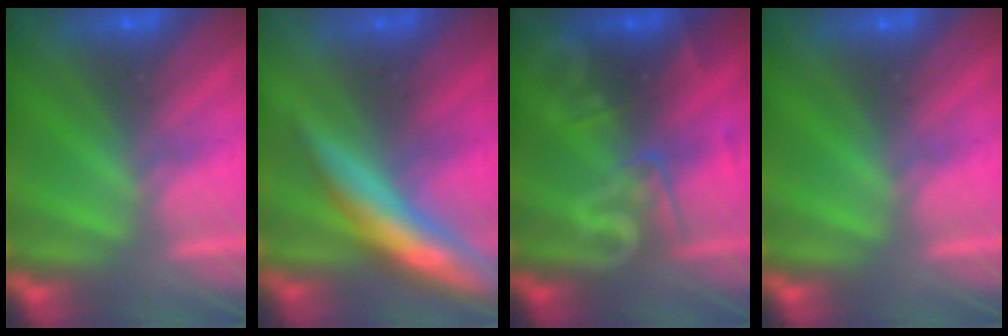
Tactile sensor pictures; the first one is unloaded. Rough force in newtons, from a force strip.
{"total": 7.8}
{"total": 2.7}
{"total": 0.0}